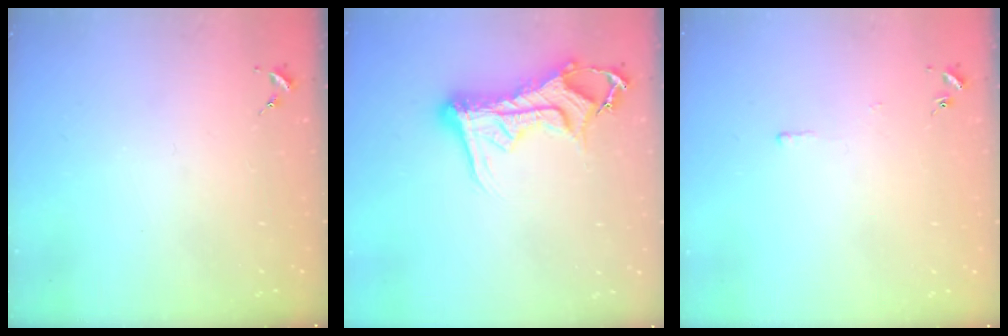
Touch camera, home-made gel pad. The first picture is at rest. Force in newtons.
{"total": 14.1, "press": 14.0, "slide": 1.6}
{"total": 2.6, "press": 2.6, "slide": 0.3}